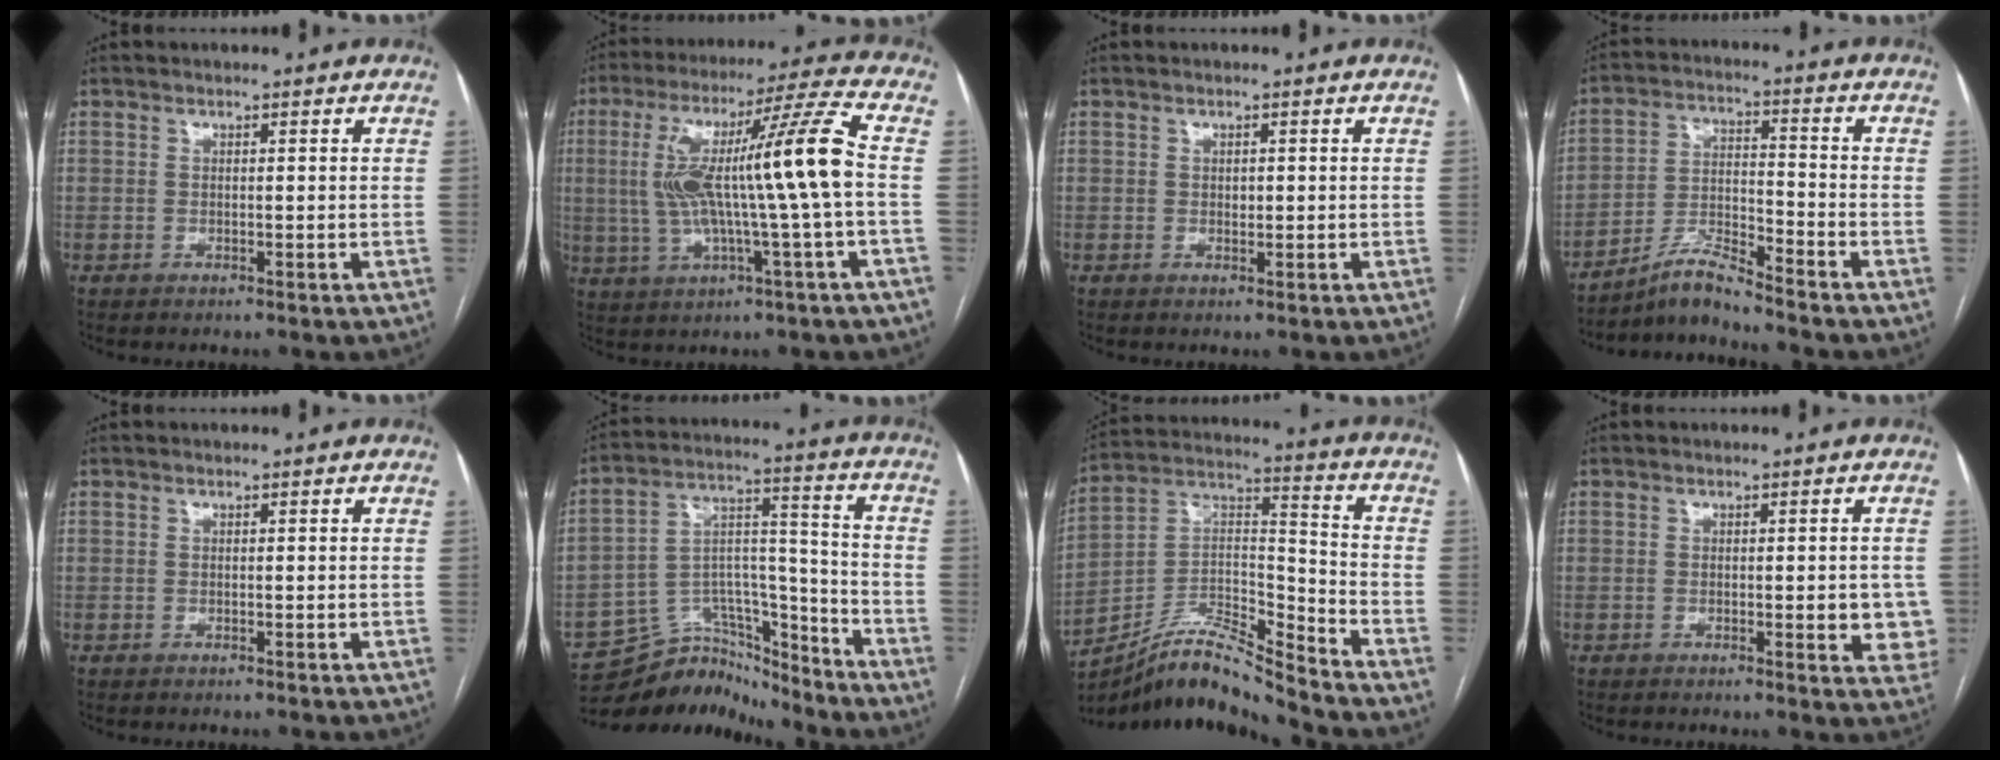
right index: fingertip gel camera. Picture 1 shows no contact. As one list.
[{"total": 16.3, "force": [0.1, -0.4, 16.3], "torque": [-0.298, 0.028, -0.001]}, {"total": 0.8, "force": [0.1, 0.6, 0.6], "torque": [-0.008, 0.000, 0.001]}, {"total": 7.0, "force": [-6.5, -0.6, 2.5], "torque": [-0.053, -0.008, -0.120]}, {"total": 0.0}, {"total": 13.3, "force": [-12.6, 4.1, 1.8], "torque": [-0.018, 0.061, -0.211]}, {"total": 12.4, "force": [-11.7, -0.4, 4.0], "torque": [-0.072, 0.045, -0.214]}, {"total": 5.2, "force": [-0.9, 1.7, 4.8], "torque": [-0.044, -0.004, -0.012]}]